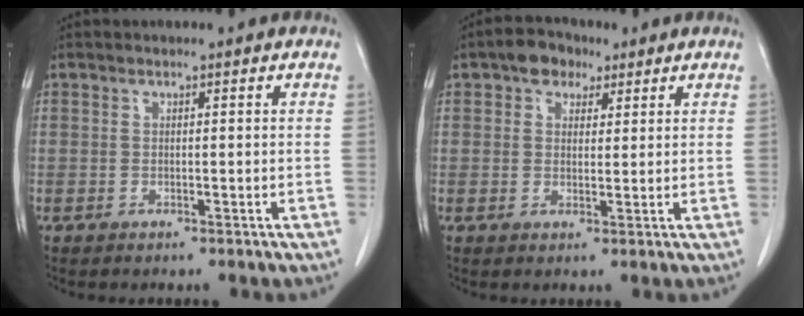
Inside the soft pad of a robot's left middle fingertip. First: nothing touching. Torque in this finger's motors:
{"motor_torque": [0.17, -0.09, 0.01, 0.01]}